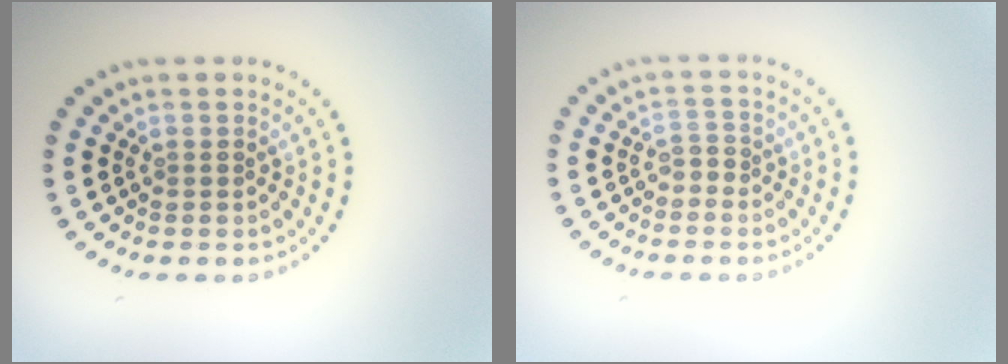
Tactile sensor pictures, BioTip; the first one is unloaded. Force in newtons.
{"total": 1.1, "press": 0.8, "slide": 0.7}